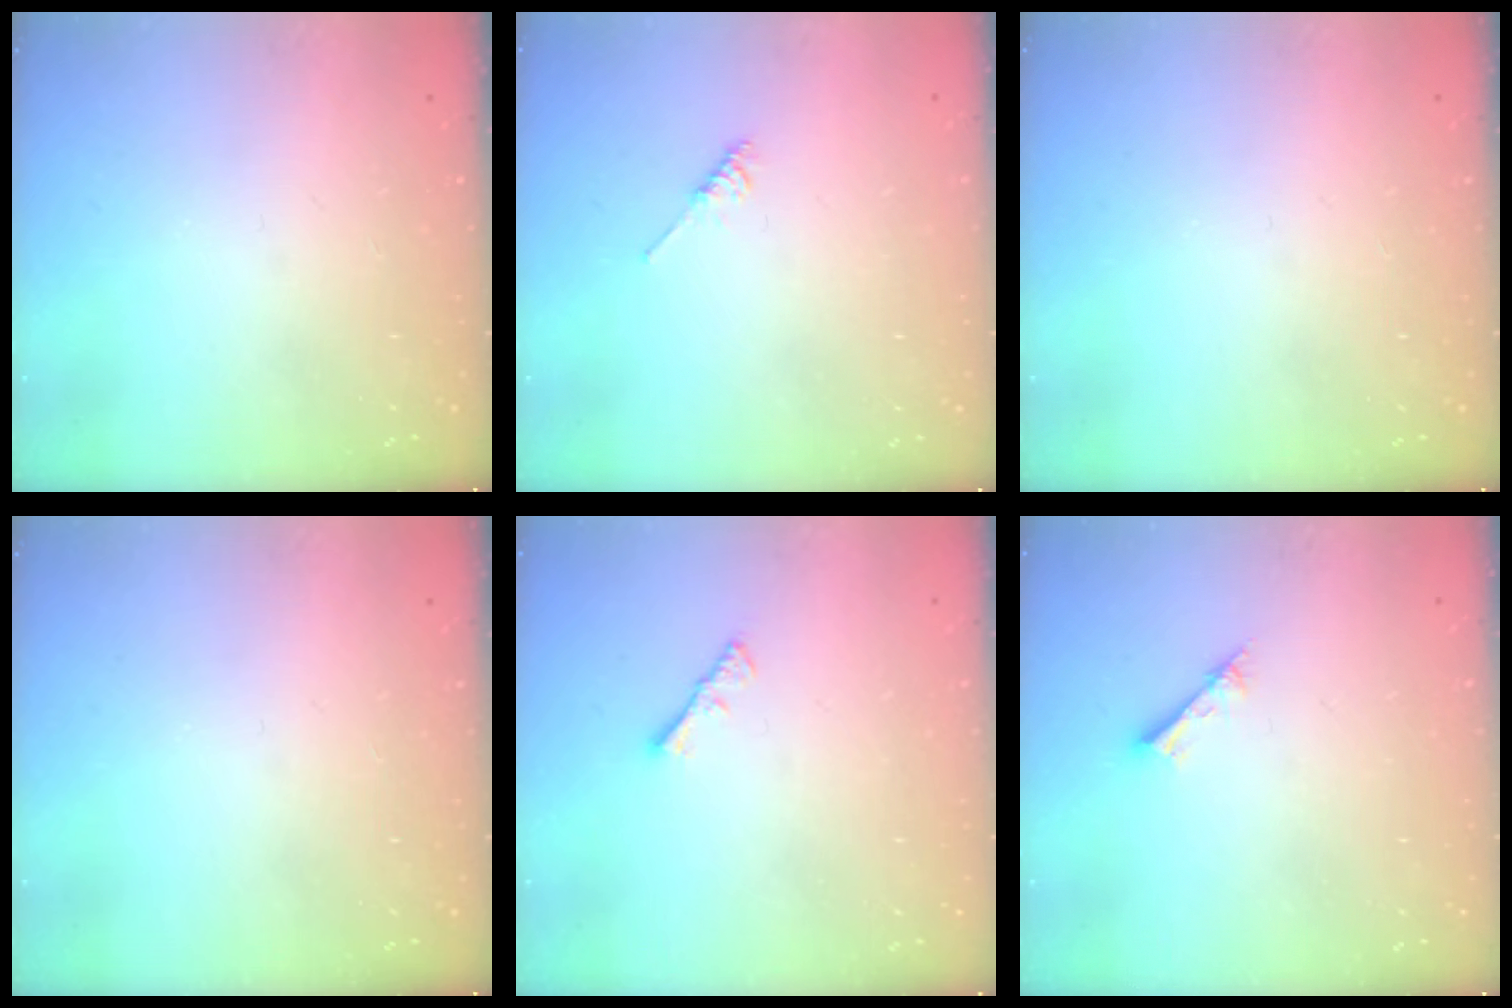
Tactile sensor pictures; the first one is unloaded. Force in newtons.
{"total": 3.3, "press": 3.2, "slide": 0.6}
{"total": 0.0}
{"total": 0.0}
{"total": 1.1, "press": 1.1, "slide": 0.4}
{"total": 1.6, "press": 1.6, "slide": 0.2}